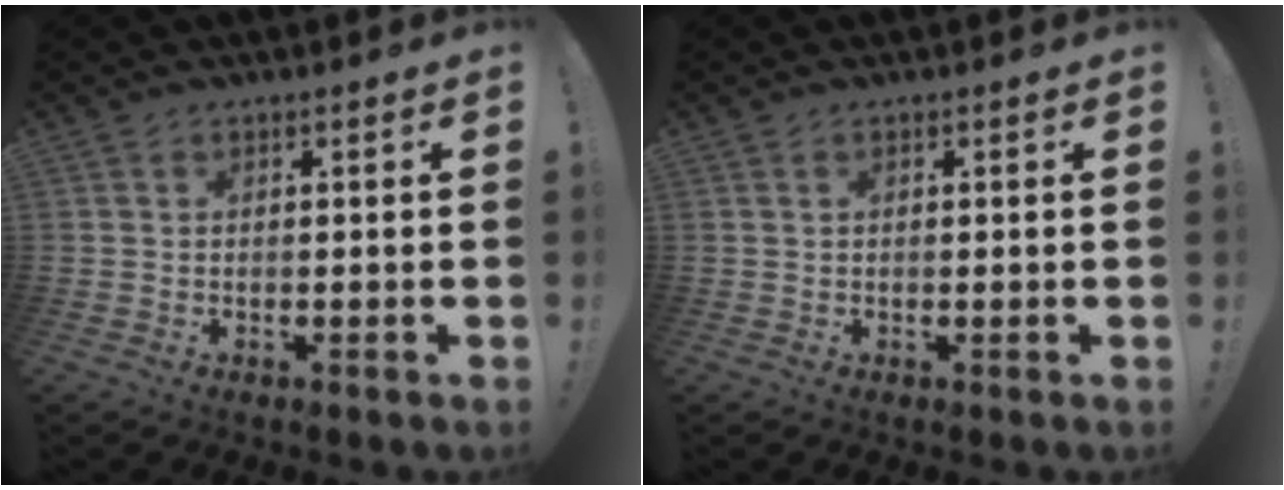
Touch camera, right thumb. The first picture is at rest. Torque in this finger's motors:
{"motor_torque": [-0.32, -0.09, 0.08, -0.08, 0.04]}